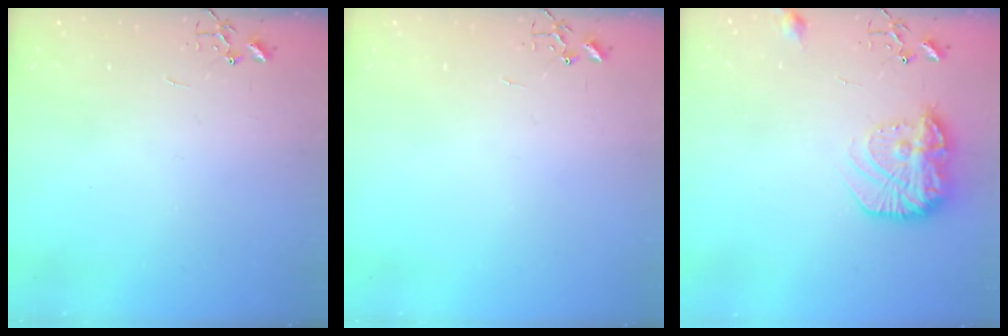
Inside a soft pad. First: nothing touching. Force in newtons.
{"total": 0.0}
{"total": 15.3, "press": 15.2, "slide": 1.0}